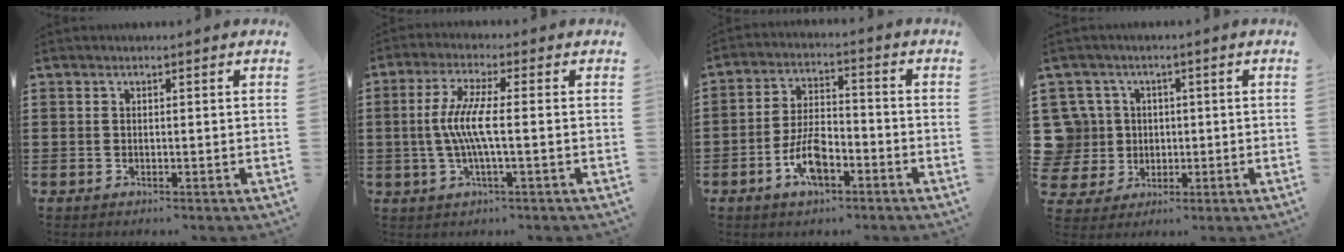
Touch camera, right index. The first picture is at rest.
{"total": 6.5, "force": [-0.7, 0.6, 6.5], "torque": [-0.138, -0.011, -0.023]}
{"total": 7.4, "force": [-3.4, 3.3, 5.6], "torque": [-0.125, 0.003, -0.069]}
{"total": 7.5, "force": [0.9, 7.2, 1.8], "torque": [-0.095, 0.011, 0.014]}